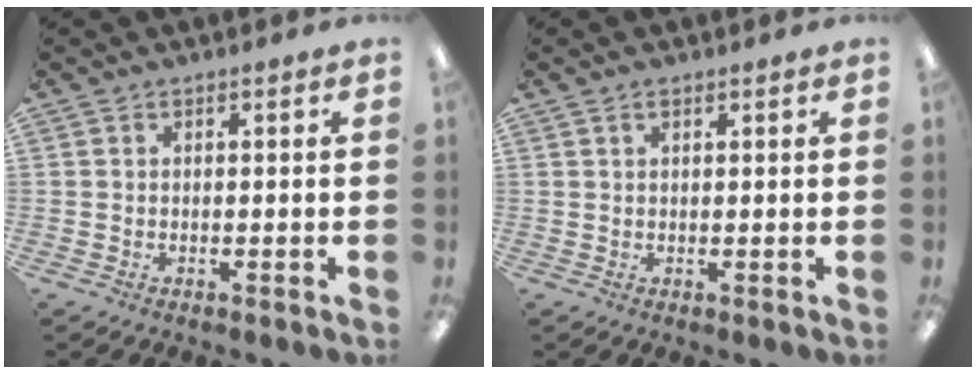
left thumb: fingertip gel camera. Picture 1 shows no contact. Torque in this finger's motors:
{"motor_torque": [-0.17, -0.33, -0.13, -0.16, 0.02]}